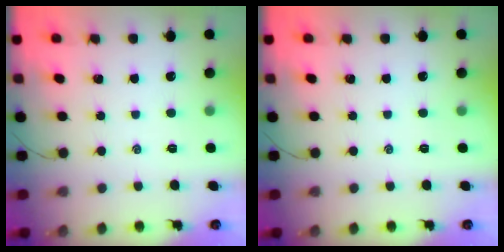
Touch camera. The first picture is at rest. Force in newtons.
{"total": 0.0}